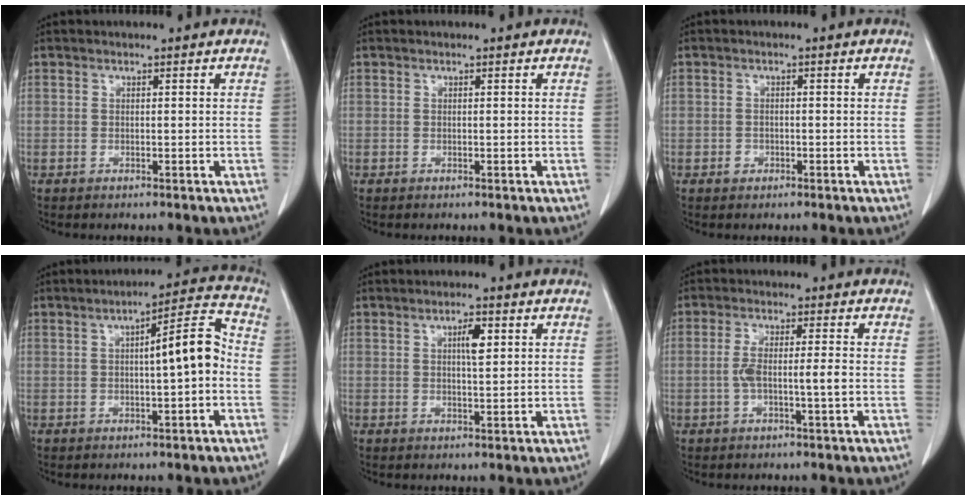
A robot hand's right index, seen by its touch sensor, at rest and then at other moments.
{"total": 0.0}
{"total": 1.2, "force": [-0.4, 1.1, 0.2], "torque": [0.002, 0.006, -0.004]}
{"total": 8.2, "force": [-0.3, 1.1, 8.2], "torque": [-0.116, 0.027, -0.006]}
{"total": 3.1, "force": [1.1, 0.7, 2.8], "torque": [-0.049, 0.001, 0.018]}
{"total": 4.5, "force": [-0.8, 0.2, 4.4], "torque": [-0.094, 0.006, -0.012]}